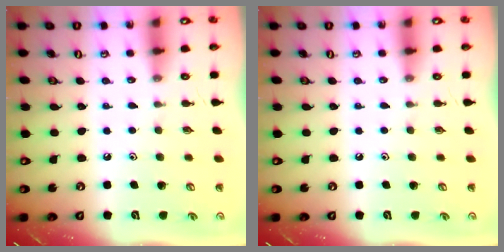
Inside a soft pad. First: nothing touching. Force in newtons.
{"total": 0.0}